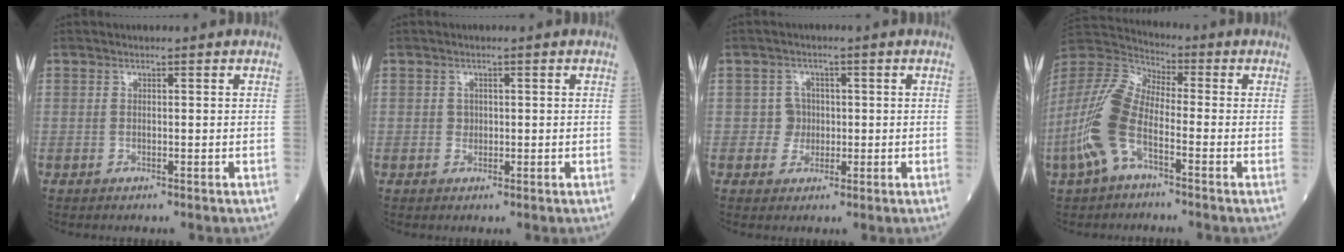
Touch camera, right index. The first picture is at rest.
{"total": 1.0, "force": [0.1, 0.9, 0.3], "torque": [-0.004, 0.001, 0.004]}
{"total": 2.8, "force": [-0.2, 2.8, 0.1], "torque": [0.007, 0.007, -0.004]}
{"total": 11.7, "force": [-4.3, 4.8, 9.8], "torque": [-0.243, 0.006, -0.092]}